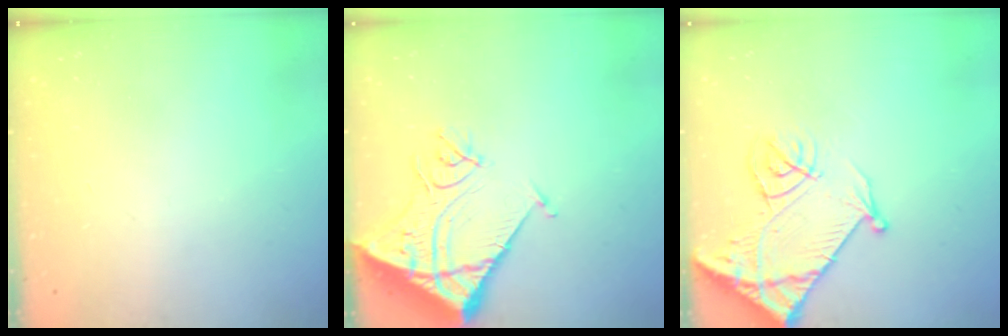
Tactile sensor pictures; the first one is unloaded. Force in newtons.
{"total": 13.5, "press": 13.4, "slide": 1.8}
{"total": 13.7, "press": 13.6, "slide": 1.6}